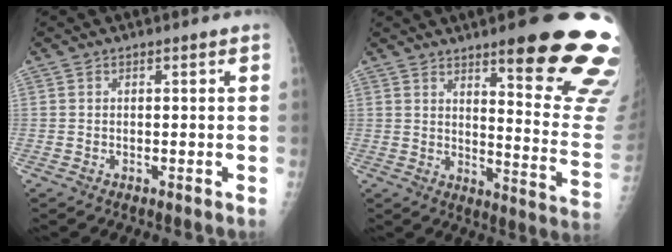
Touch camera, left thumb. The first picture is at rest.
{"total": 22.1, "force": [13.9, 4.0, 16.7], "torque": [-0.179, -0.082, 0.186]}